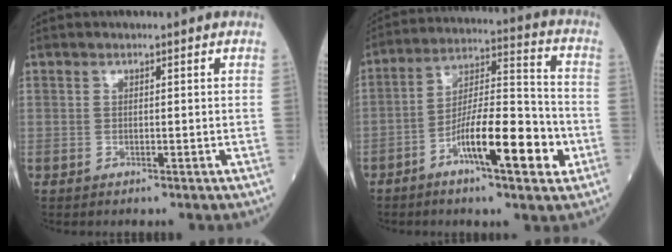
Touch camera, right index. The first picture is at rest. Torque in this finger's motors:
{"motor_torque": [0.68, -0.35, 0.33, 0.21]}